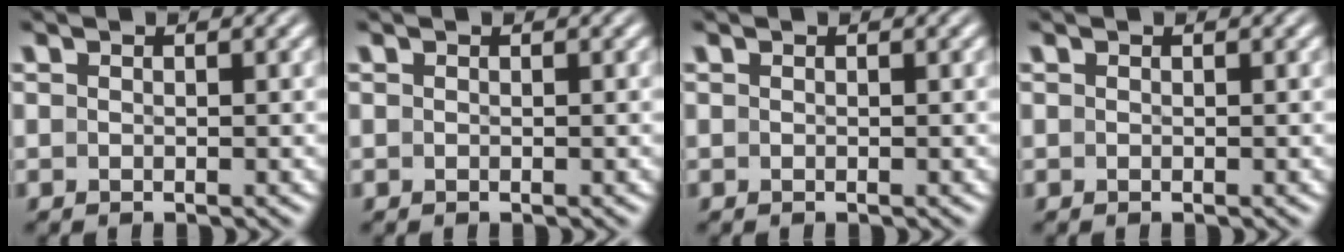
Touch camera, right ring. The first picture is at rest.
{"total": 0.0}
{"total": 0.0}
{"total": 0.0}